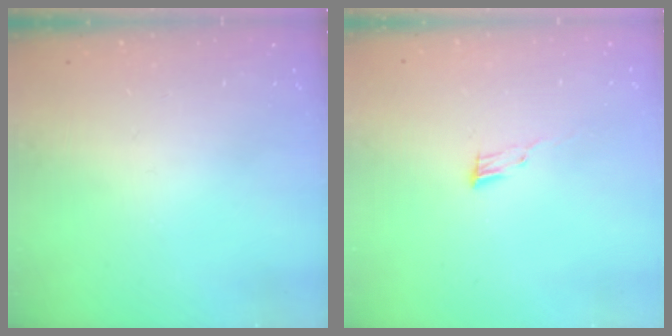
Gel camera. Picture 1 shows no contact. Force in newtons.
{"total": 4.8, "press": 4.7, "slide": 1.0}